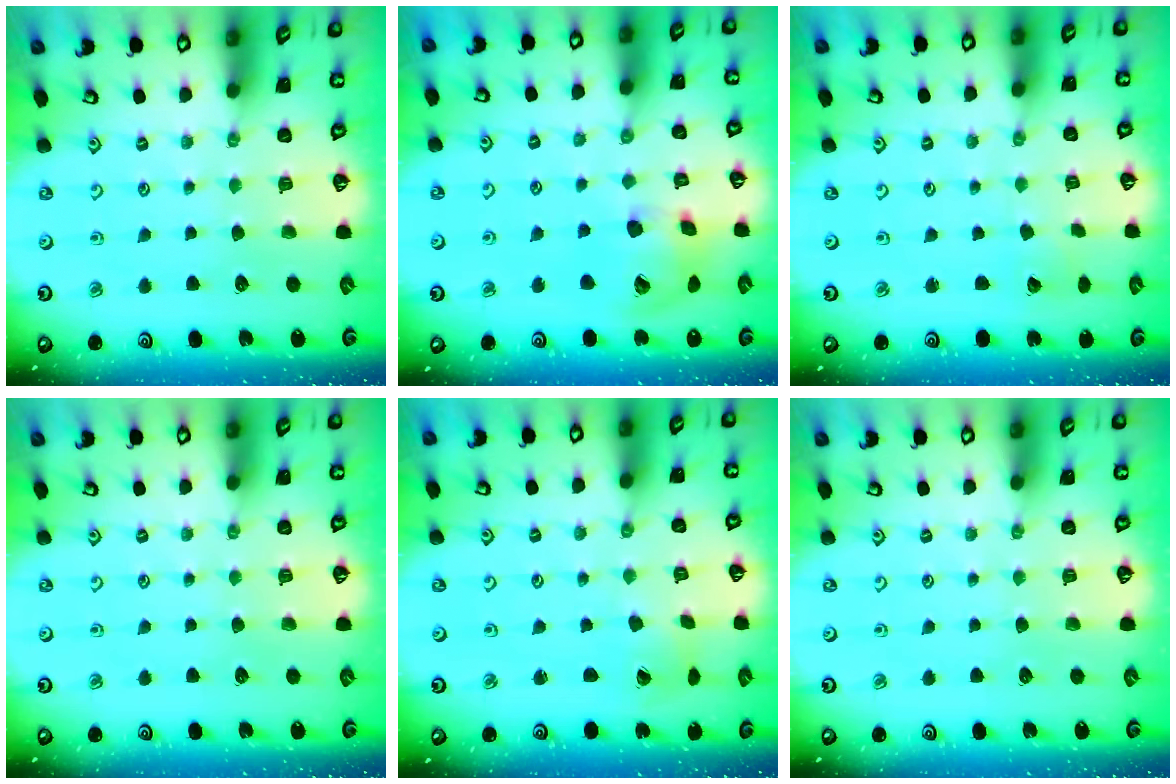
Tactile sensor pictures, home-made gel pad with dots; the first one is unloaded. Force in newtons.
{"total": 14.9, "press": 14.7, "slide": 2.4}
{"total": 2.5, "press": 2.5, "slide": 0.3}
{"total": 0.0}
{"total": 1.4, "press": 1.4, "slide": 0.2}
{"total": 0.0}